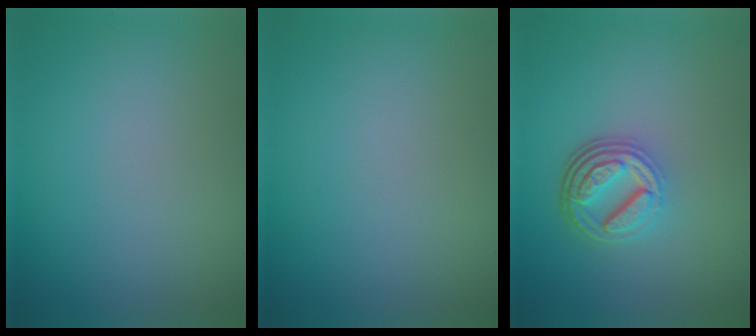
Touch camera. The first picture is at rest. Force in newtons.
{"total": 0.0}
{"total": 4.9, "press": 3.5, "slide": 3.4}